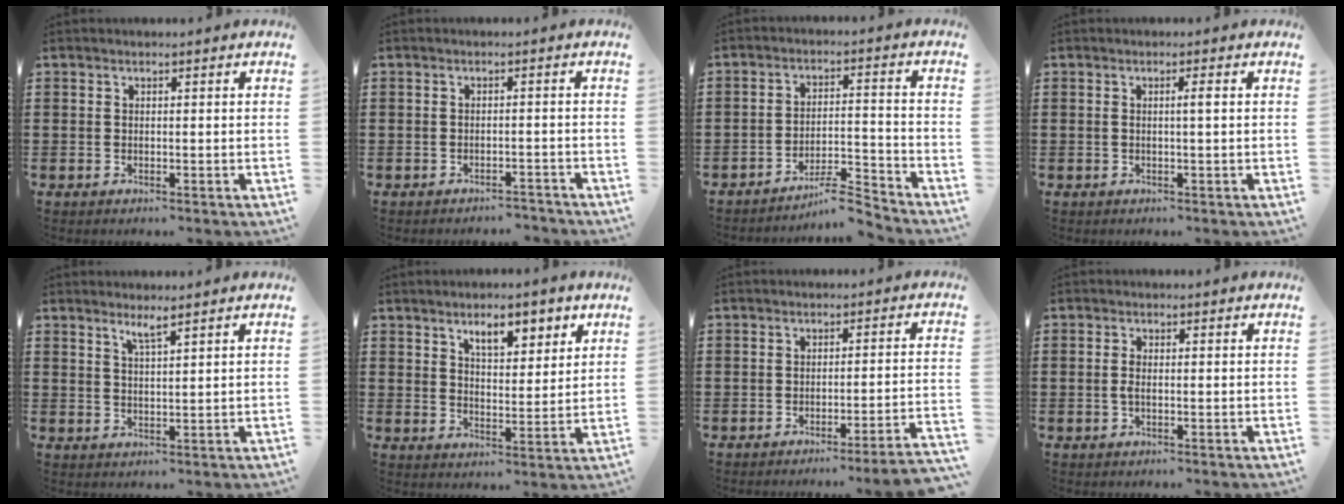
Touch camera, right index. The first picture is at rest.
{"total": 1.9, "force": [-1.9, 0.1, 0.3], "torque": [-0.011, 0.000, -0.039]}
{"total": 6.3, "force": [-5.7, 0.6, 2.6], "torque": [-0.048, 0.002, -0.110]}
{"total": 1.4, "force": [0.1, -0.1, 1.4], "torque": [-0.026, 0.001, -0.002]}
{"total": 2.4, "force": [1.9, 0.0, 1.5], "torque": [-0.032, 0.000, 0.033]}
{"total": 6.0, "force": [3.9, 2.5, 3.9], "torque": [-0.058, -0.005, 0.060]}
{"total": 3.4, "force": [-2.8, -0.6, 1.7], "torque": [-0.031, -0.013, -0.058]}
{"total": 1.6, "force": [-0.3, 0.5, 1.5], "torque": [-0.035, -0.003, -0.007]}